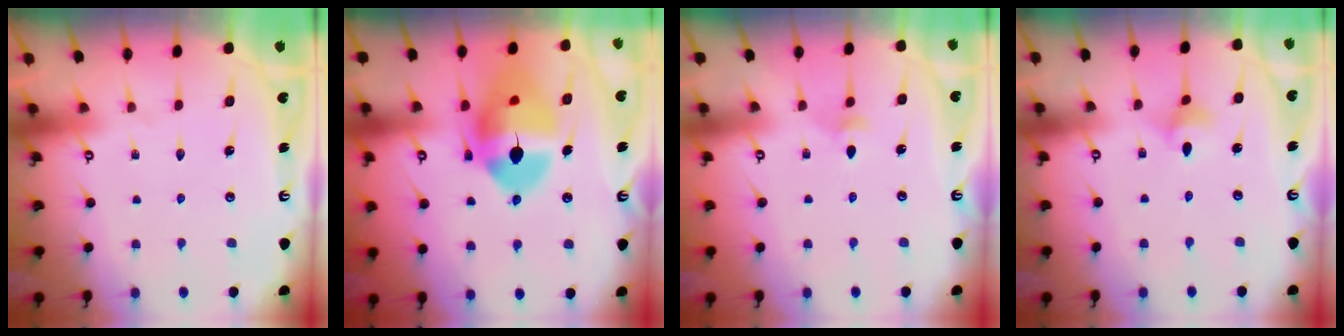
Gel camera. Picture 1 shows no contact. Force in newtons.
{"total": 18.1, "press": 17.9, "slide": 2.2}
{"total": 3.2, "press": 3.2, "slide": 0.6}
{"total": 3.7, "press": 3.7, "slide": 0.7}